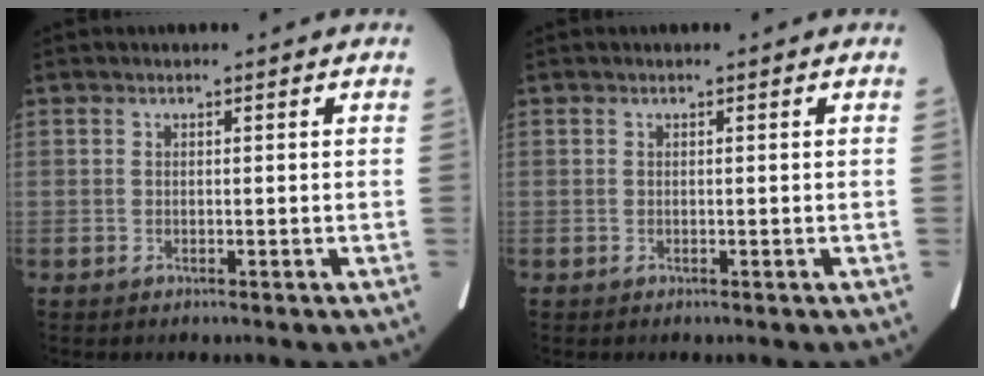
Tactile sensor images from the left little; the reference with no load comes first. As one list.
[{"total": 0.0}]